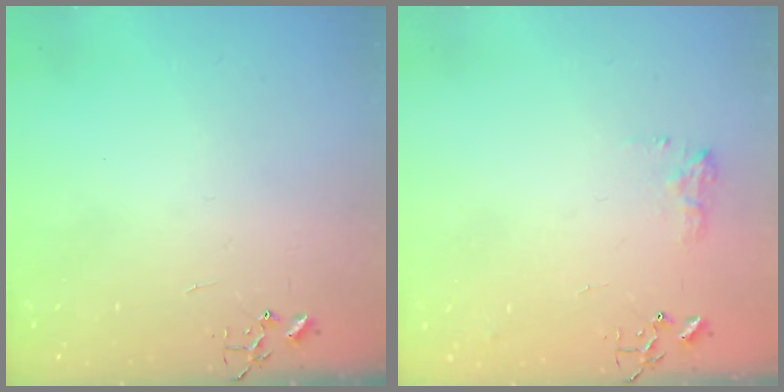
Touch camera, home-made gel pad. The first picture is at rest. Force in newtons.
{"total": 7.8, "press": 7.8, "slide": 0.1}